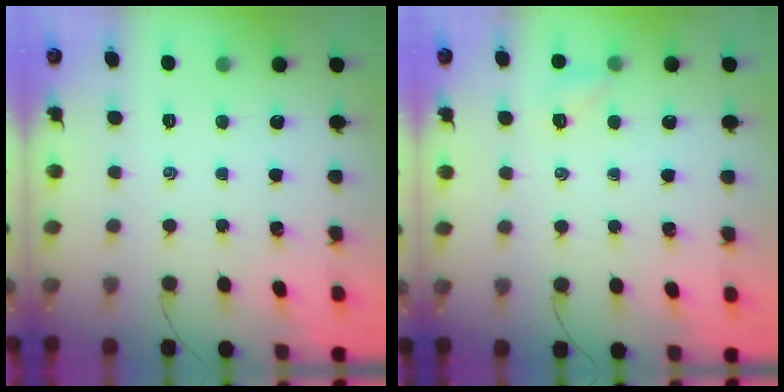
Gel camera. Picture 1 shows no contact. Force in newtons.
{"total": 4.2, "press": 4.0, "slide": 1.3}